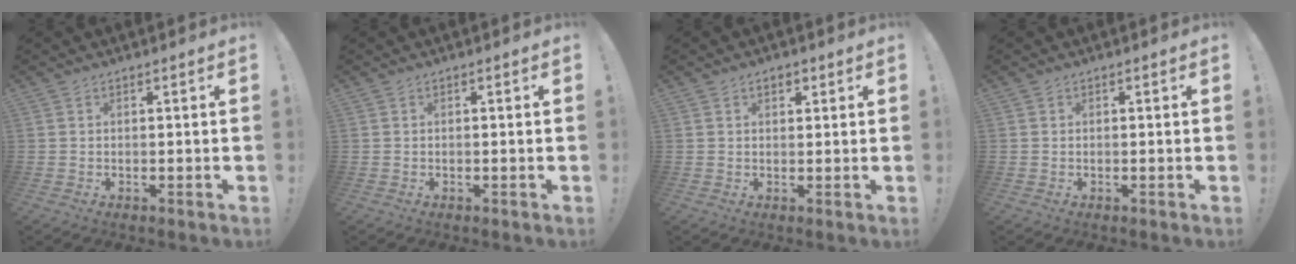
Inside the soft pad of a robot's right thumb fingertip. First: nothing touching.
{"total": 0.0}
{"total": 2.4, "force": [1.1, 1.5, 1.5], "torque": [-0.020, -0.001, 0.018]}
{"total": 0.0}